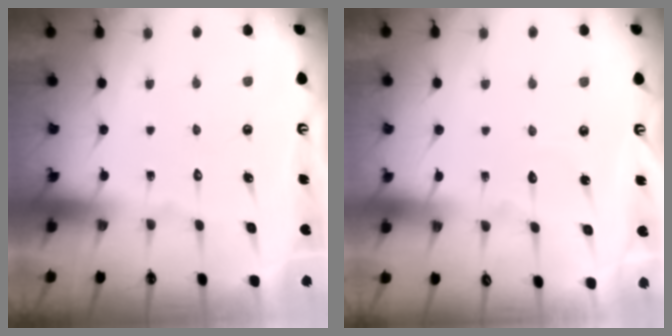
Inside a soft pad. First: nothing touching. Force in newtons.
{"total": 3.8, "press": 3.8, "slide": 0.3}